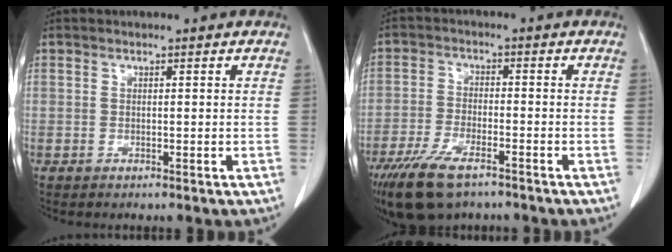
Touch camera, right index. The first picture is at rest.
{"total": 9.9, "force": [-6.9, 3.2, 6.3], "torque": [-0.122, -0.018, -0.121]}